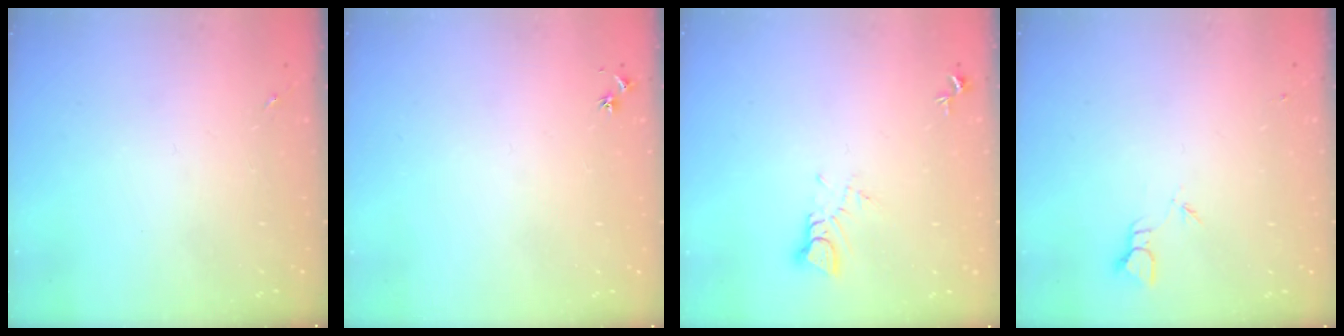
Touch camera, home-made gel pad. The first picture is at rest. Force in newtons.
{"total": 3.0, "press": 2.9, "slide": 0.4}
{"total": 4.0, "press": 4.0, "slide": 0.3}
{"total": 1.8, "press": 1.8, "slide": 0.0}